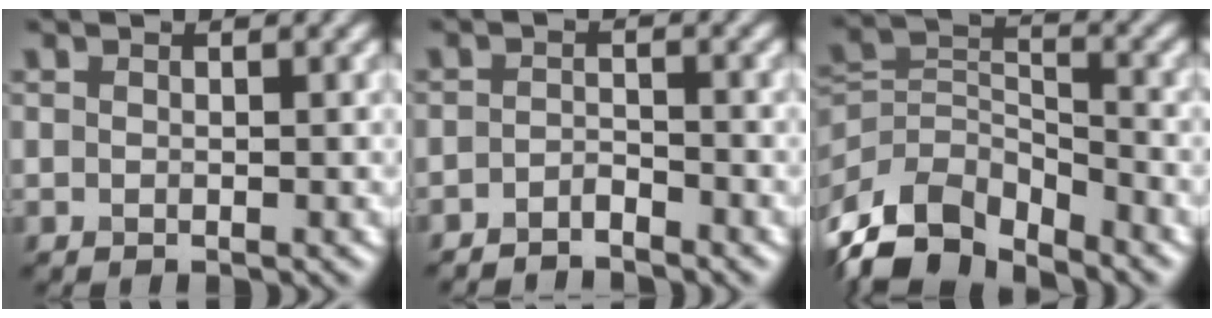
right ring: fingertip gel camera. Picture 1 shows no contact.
{"total": 1.7, "force": [-1.6, 0.2, 0.2], "torque": [-0.001, 0.000, -0.033]}
{"total": 8.1, "force": [-6.0, 4.2, 3.5], "torque": [-0.064, -0.010, -0.122]}